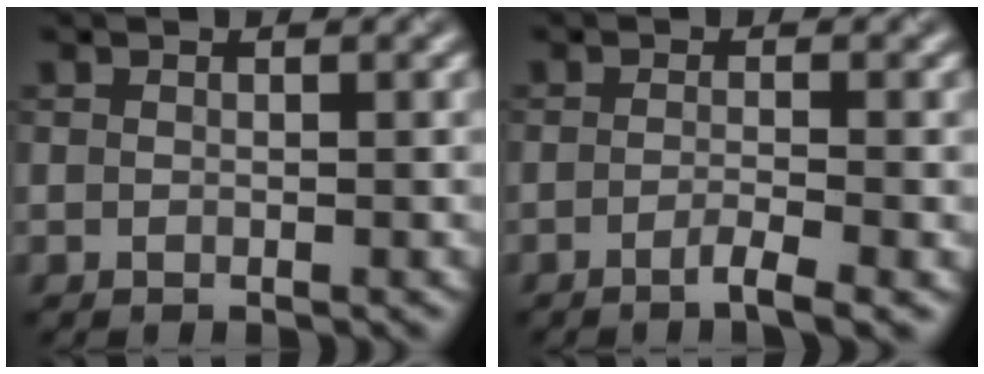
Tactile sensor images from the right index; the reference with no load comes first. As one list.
[{"total": 2.7, "force": [-1.2, 0.5, 2.3], "torque": [-0.032, 0.002, -0.029]}]